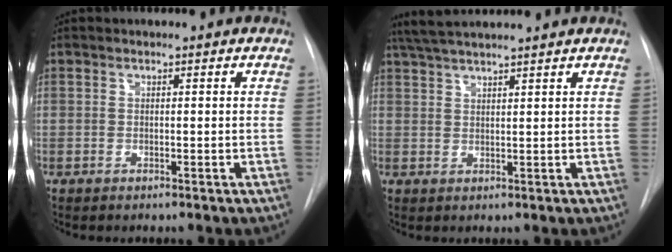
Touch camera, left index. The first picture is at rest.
{"total": 7.1, "force": [6.2, -0.8, 3.3], "torque": [-0.060, 0.028, 0.104]}